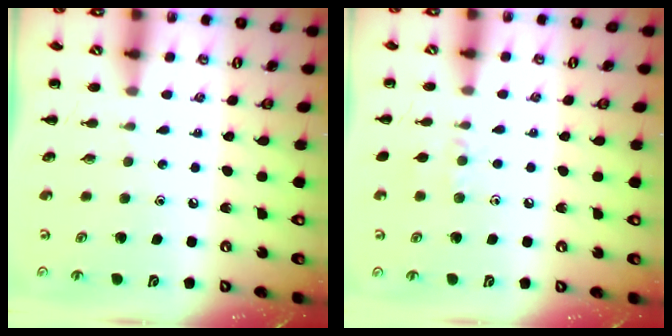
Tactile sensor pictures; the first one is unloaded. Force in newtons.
{"total": 6.7, "press": 6.5, "slide": 1.7}